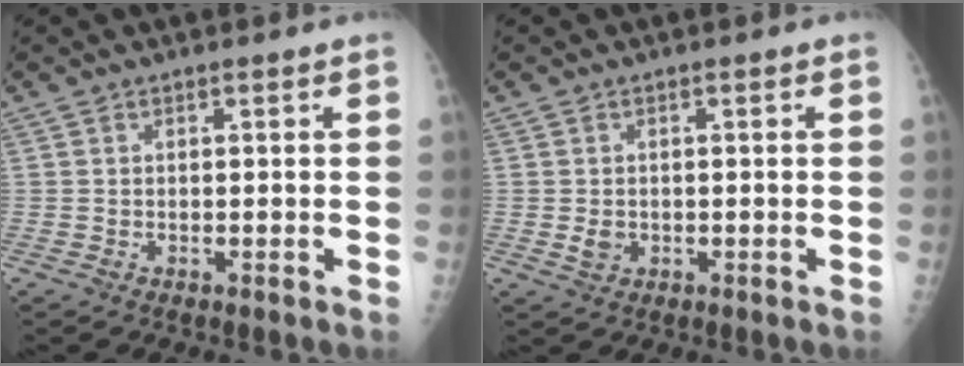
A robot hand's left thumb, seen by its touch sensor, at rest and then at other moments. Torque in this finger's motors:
{"motor_torque": [-0.31, 0.10, -0.01, -0.06, 0.01]}